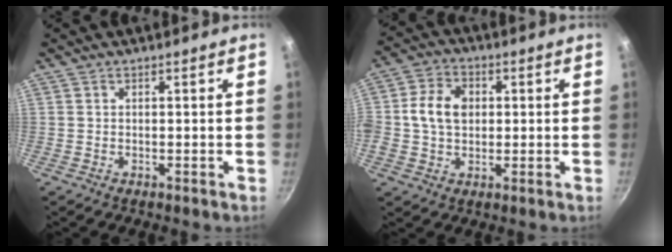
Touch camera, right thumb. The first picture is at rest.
{"total": 8.7, "force": [0.9, 6.7, 5.5], "torque": [-0.085, 0.009, 0.001]}